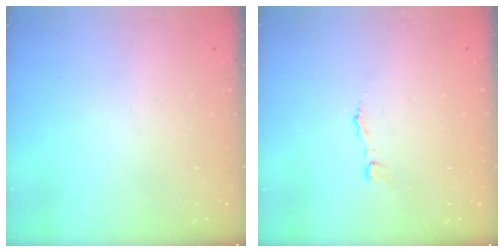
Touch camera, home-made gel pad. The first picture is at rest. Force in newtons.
{"total": 2.9, "press": 2.9, "slide": 0.3}